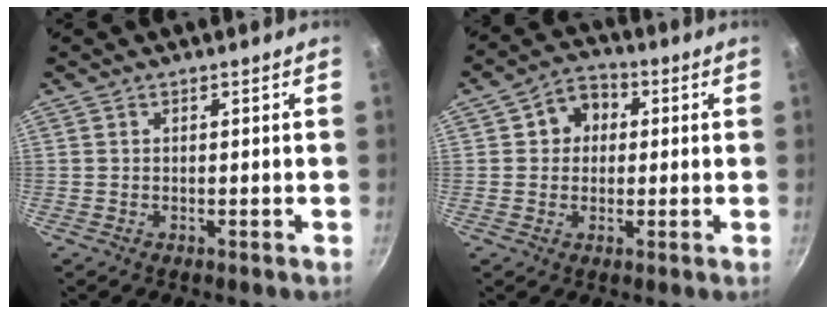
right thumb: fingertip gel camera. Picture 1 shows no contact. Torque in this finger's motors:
{"motor_torque": [-0.32, 0.15, 0.08, 0.04, 0.17]}